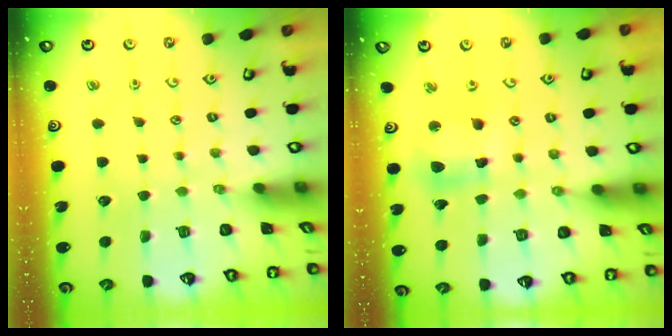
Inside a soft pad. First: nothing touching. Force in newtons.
{"total": 10.0, "press": 9.9, "slide": 1.2}